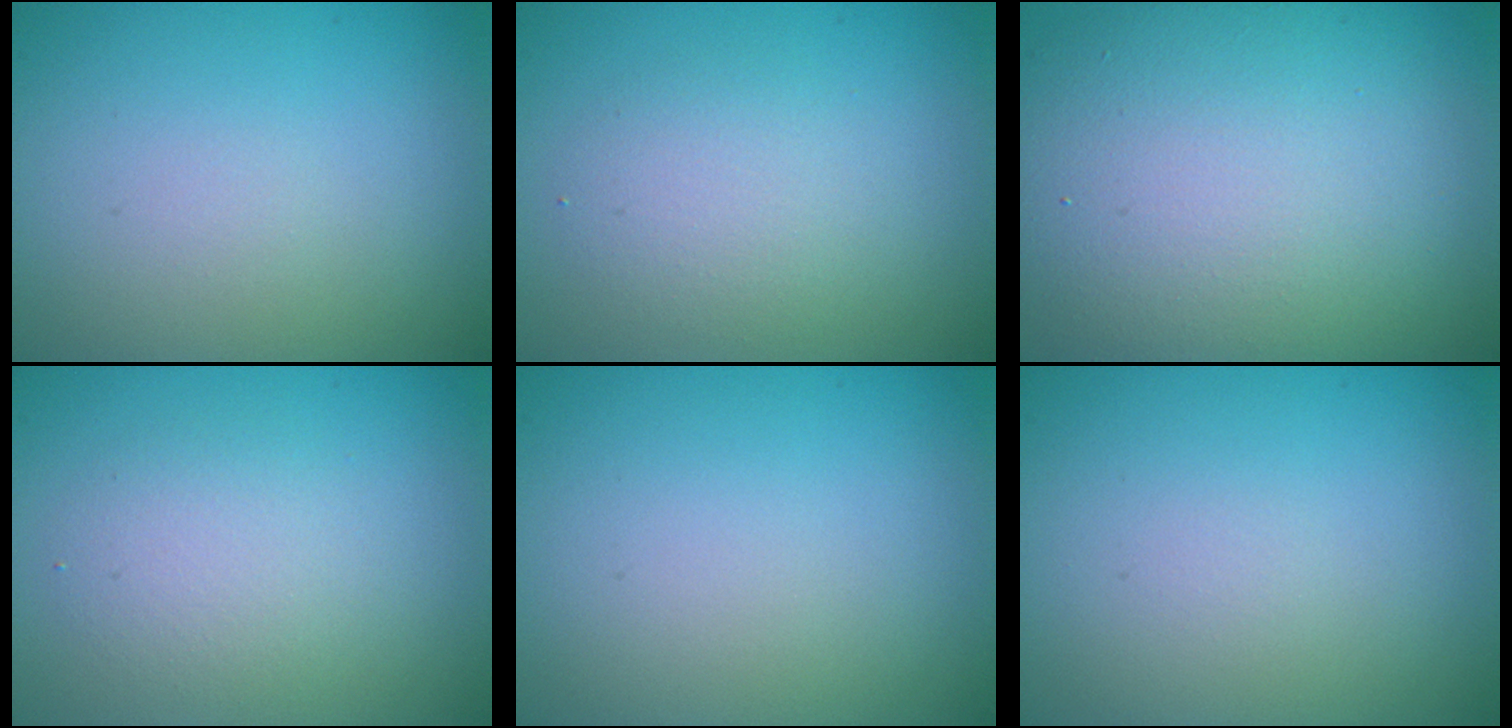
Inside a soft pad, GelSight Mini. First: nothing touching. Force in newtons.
{"total": 2.5, "press": 2.5, "slide": 0.2}
{"total": 11.1, "press": 11.1, "slide": 0.5}
{"total": 2.6, "press": 2.6, "slide": 0.2}
{"total": 0.0}
{"total": 0.0}